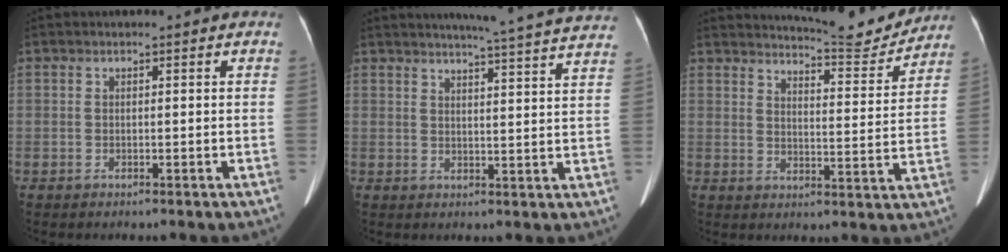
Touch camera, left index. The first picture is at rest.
{"total": 18.5, "force": [17.4, -0.9, 6.5], "torque": [-0.098, -0.043, 0.202]}
{"total": 11.2, "force": [11.0, 0.4, 2.1], "torque": [-0.035, -0.026, 0.143]}